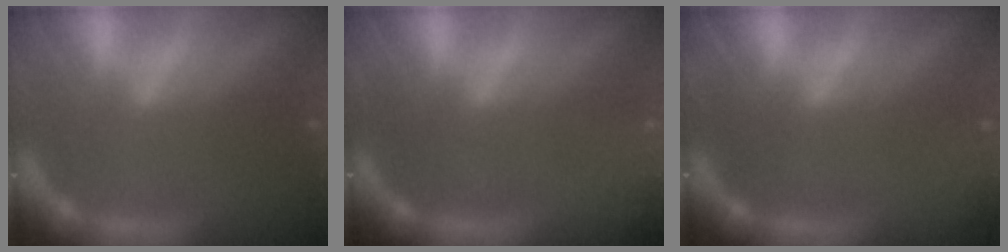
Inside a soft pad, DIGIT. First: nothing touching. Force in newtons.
{"total": 4.0}
{"total": 1.9}